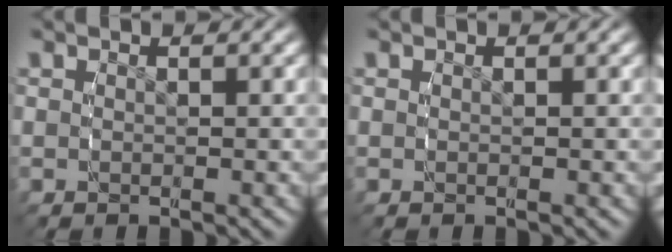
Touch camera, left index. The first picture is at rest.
{"total": 0.0}